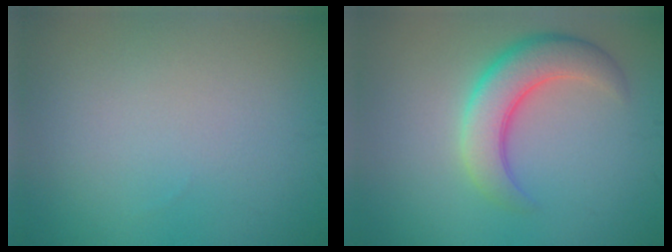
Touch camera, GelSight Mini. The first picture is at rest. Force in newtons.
{"total": 5.5, "press": 5.5, "slide": 0.3}